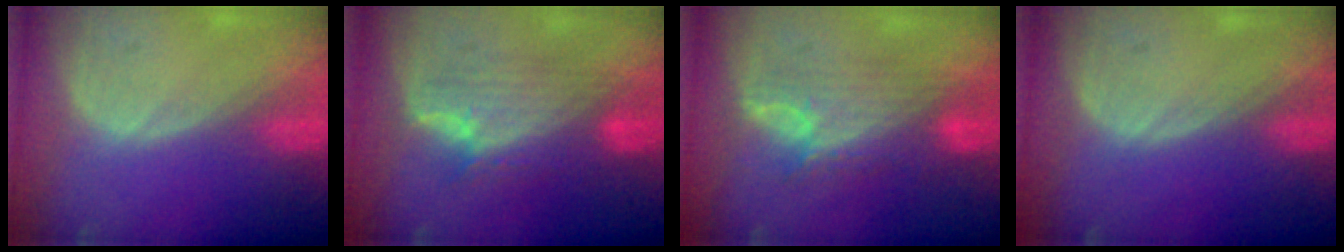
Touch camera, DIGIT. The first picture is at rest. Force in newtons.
{"total": 7.6, "press": 7.4, "slide": 1.5}
{"total": 7.3, "press": 7.2, "slide": 1.3}
{"total": 0.0}